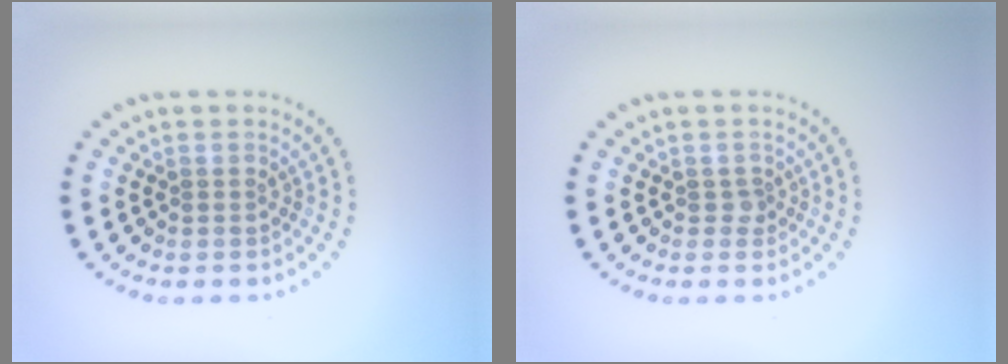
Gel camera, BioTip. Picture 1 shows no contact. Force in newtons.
{"total": 0.7, "press": 0.5, "slide": 0.5}